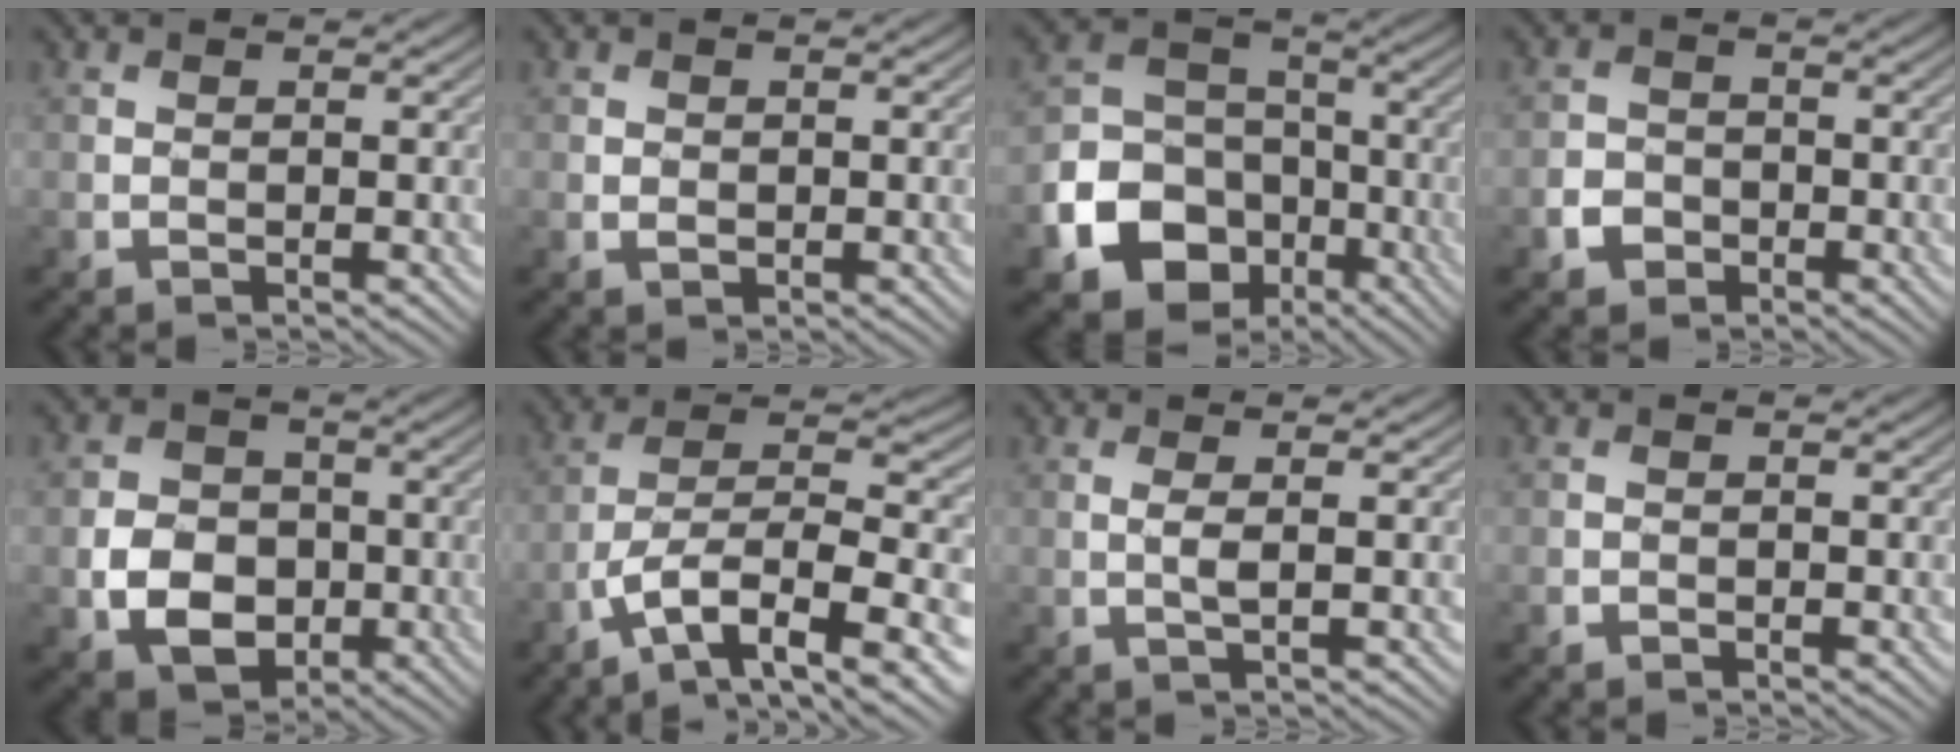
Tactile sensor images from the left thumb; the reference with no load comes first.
{"total": 0.8, "force": [0.0, 0.7, 0.4], "torque": [-0.011, -0.006, 0.002]}
{"total": 13.3, "force": [-6.0, 10.4, 5.8], "torque": [-0.150, -0.046, -0.116]}
{"total": 2.8, "force": [-1.6, 2.2, 0.9], "torque": [-0.015, -0.001, -0.033]}
{"total": 7.0, "force": [-1.9, 5.7, 3.6], "torque": [-0.073, -0.009, -0.046]}
{"total": 10.7, "force": [-5.0, 3.8, 8.6], "torque": [-0.151, -0.008, -0.093]}
{"total": 1.7, "force": [0.1, 0.2, 1.7], "torque": [-0.037, 0.004, -0.004]}
{"total": 0.8, "force": [-0.7, 0.4, 0.2], "torque": [-0.005, -0.005, -0.012]}